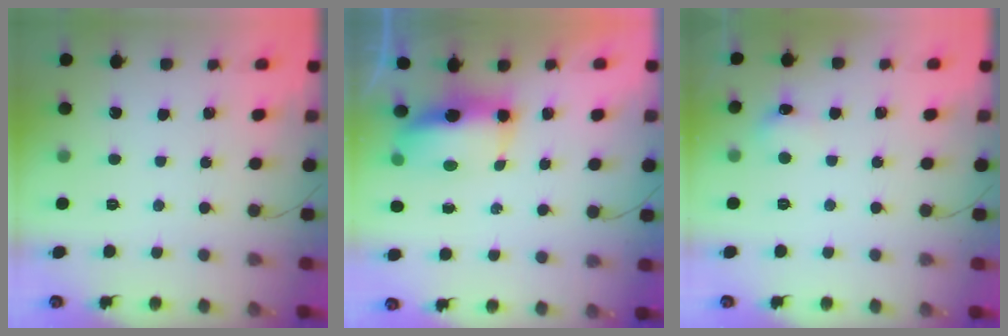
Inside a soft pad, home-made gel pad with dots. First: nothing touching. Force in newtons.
{"total": 9.7, "press": 8.5, "slide": 4.6}
{"total": 5.4, "press": 5.2, "slide": 1.6}